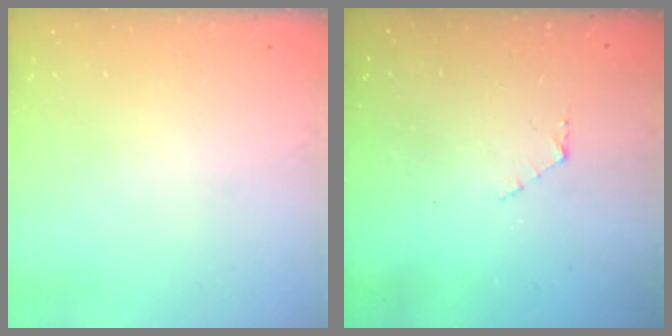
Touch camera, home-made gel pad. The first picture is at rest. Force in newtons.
{"total": 3.5, "press": 3.5, "slide": 0.4}